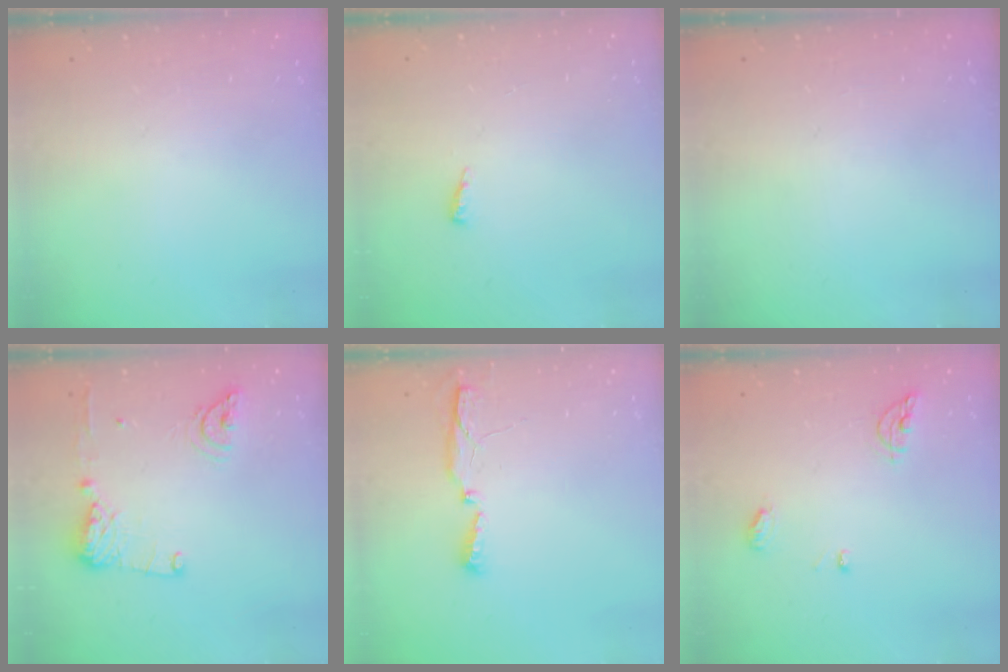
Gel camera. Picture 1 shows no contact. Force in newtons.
{"total": 5.0, "press": 4.9, "slide": 0.9}
{"total": 0.0}
{"total": 12.7, "press": 12.4, "slide": 2.7}
{"total": 5.0, "press": 4.9, "slide": 0.9}
{"total": 6.7, "press": 6.7, "slide": 0.3}